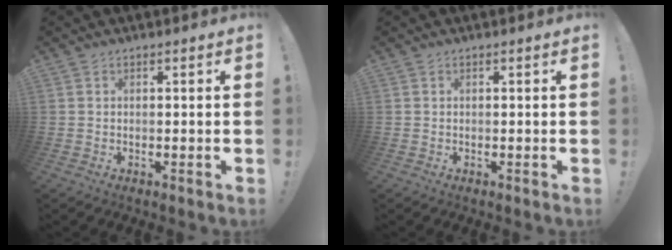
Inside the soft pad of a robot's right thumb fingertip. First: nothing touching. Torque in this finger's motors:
{"motor_torque": [0.07, -0.01, 0.00, 0.00, 0.06]}